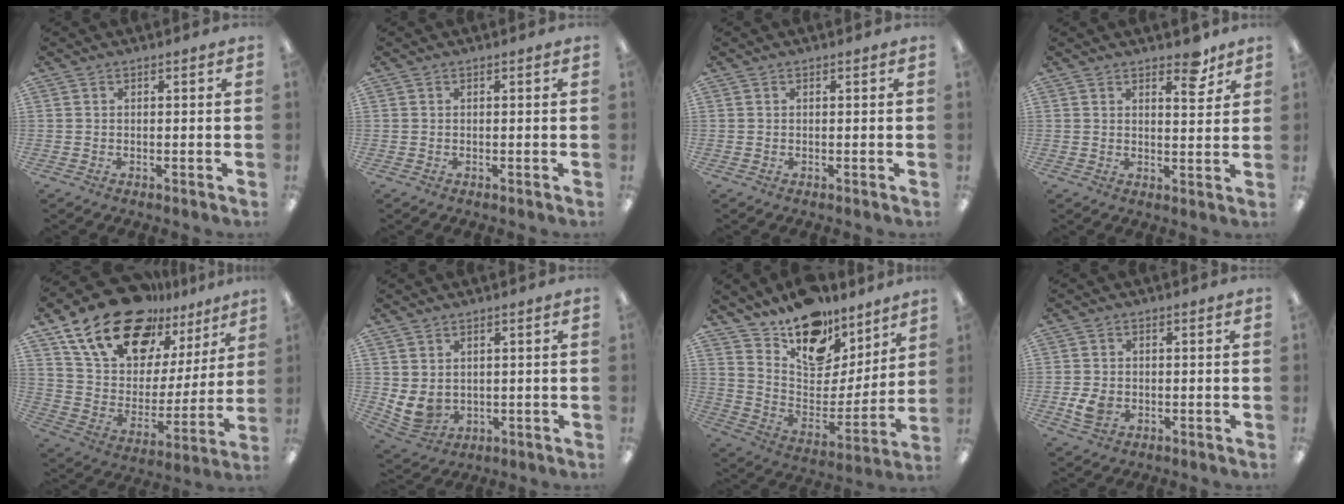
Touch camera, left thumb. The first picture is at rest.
{"total": 0.0}
{"total": 0.0}
{"total": 6.0, "force": [4.4, 2.5, 3.3], "torque": [-0.029, -0.025, 0.070]}
{"total": 21.8, "force": [15.9, 11.3, 9.9], "torque": [-0.184, -0.095, 0.290]}
{"total": 5.5, "force": [1.5, 4.4, 2.8], "torque": [-0.069, -0.011, 0.031]}
{"total": 16.0, "force": [12.2, 8.7, 5.6], "torque": [-0.098, -0.096, 0.221]}
{"total": 4.6, "force": [-1.1, 3.6, 2.7], "torque": [-0.056, -0.003, -0.021]}